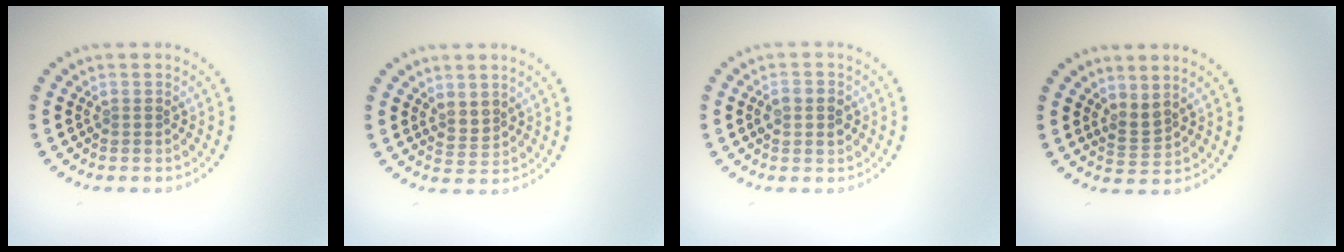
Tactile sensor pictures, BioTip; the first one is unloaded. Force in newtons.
{"total": 1.7, "press": 1.5, "slide": 0.9}
{"total": 2.8, "press": 2.8, "slide": 0.1}
{"total": 1.7, "press": 1.2, "slide": 1.2}